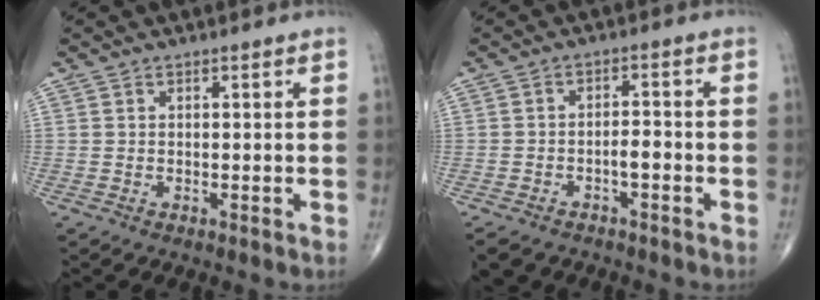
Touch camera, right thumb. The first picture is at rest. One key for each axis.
{"total": 7.4, "fx": -4.3, "fy": 4.2, "fz": 4.3, "tx": -0.065, "ty": 0.026, "tz": -0.064}